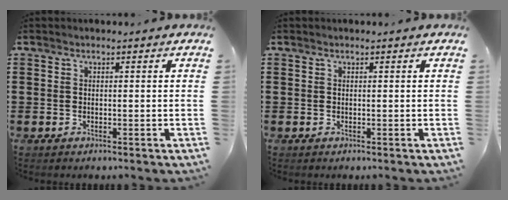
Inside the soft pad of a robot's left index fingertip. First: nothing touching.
{"total": 0.0}